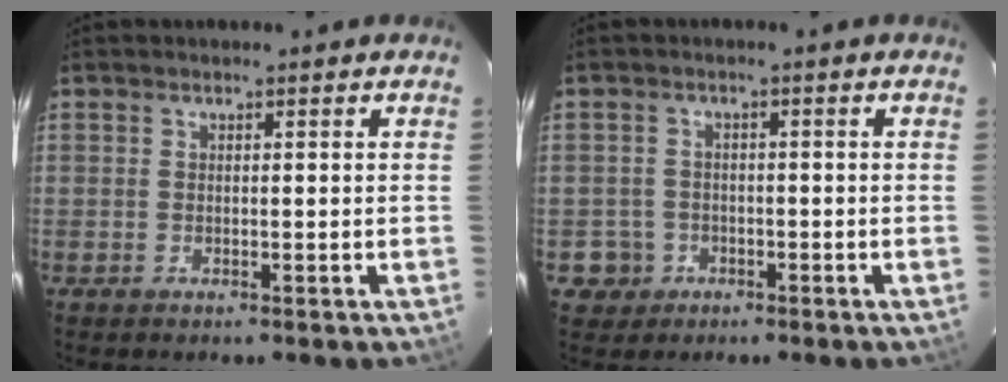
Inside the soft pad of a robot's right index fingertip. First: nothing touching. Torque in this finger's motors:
{"motor_torque": [-0.15, 0.09, -0.80, -0.21]}